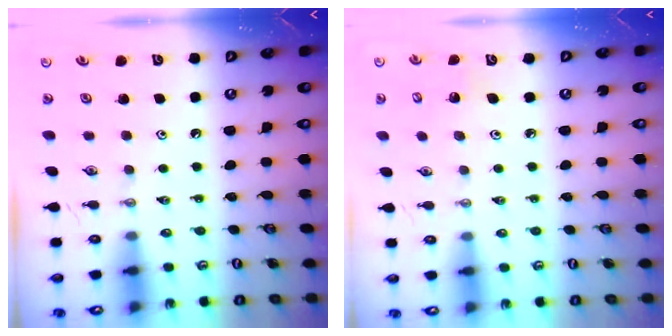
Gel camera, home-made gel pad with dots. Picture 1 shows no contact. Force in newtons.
{"total": 3.0, "press": 3.0, "slide": 0.2}